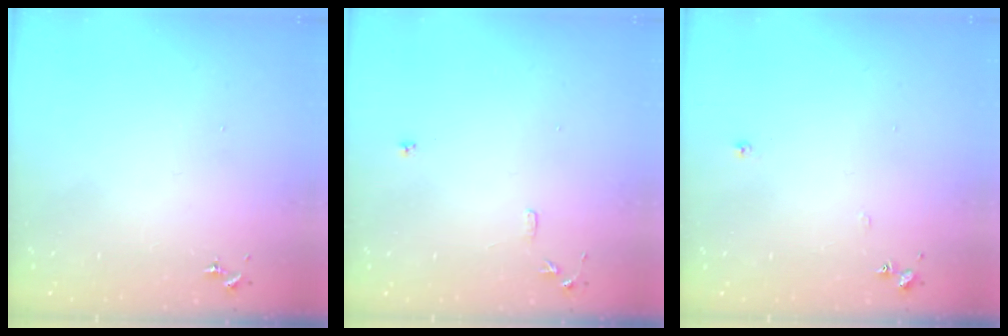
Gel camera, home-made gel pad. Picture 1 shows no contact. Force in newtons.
{"total": 7.3, "press": 7.3, "slide": 0.8}
{"total": 6.2, "press": 6.2, "slide": 0.6}